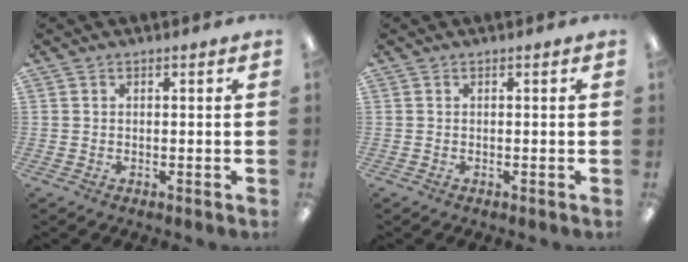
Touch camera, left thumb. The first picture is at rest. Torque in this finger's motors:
{"motor_torque": [0.00, 0.00, -0.09, 0.22, 0.00]}